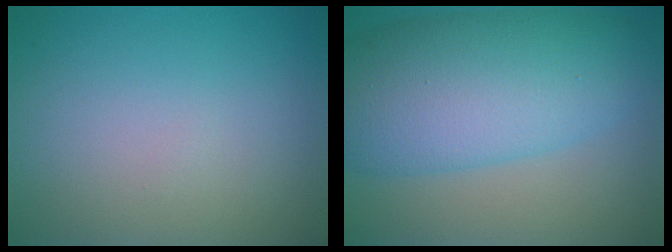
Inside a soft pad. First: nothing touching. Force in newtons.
{"total": 10.4, "press": 10.4, "slide": 0.4}